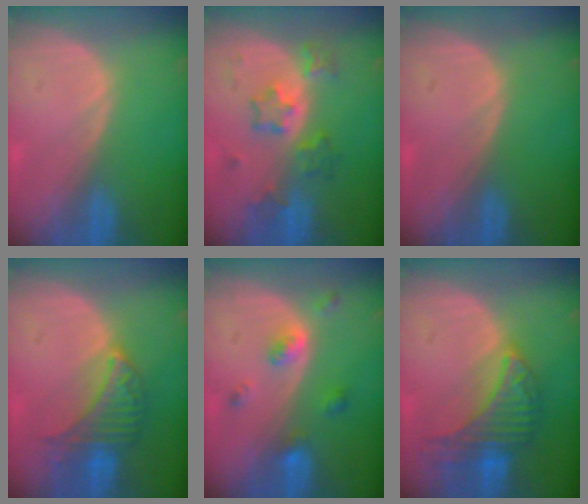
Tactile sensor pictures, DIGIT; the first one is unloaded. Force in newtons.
{"total": 6.2, "press": 5.9, "slide": 1.7}
{"total": 0.0}
{"total": 6.4, "press": 6.4, "slide": 0.5}
{"total": 4.4, "press": 4.1, "slide": 1.7}
{"total": 7.7, "press": 7.7, "slide": 0.3}